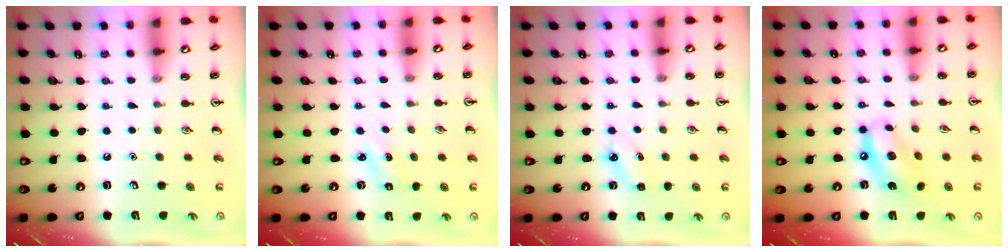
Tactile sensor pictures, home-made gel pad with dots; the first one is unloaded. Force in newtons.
{"total": 1.4, "press": 1.3, "slide": 0.6}
{"total": 5.0, "press": 4.8, "slide": 1.6}
{"total": 10.5, "press": 10.2, "slide": 2.7}